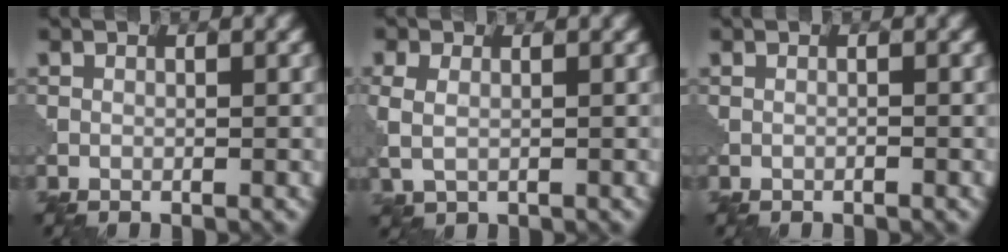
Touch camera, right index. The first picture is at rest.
{"total": 2.7, "force": [0.0, 1.9, 1.9], "torque": [-0.051, -0.002, 0.006]}
{"total": 0.0}